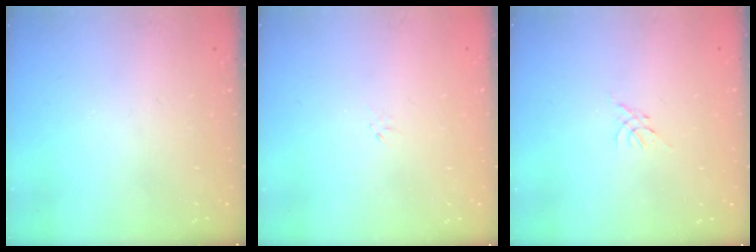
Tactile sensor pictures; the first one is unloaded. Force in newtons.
{"total": 0.0}
{"total": 0.5, "press": 0.4, "slide": 0.3}